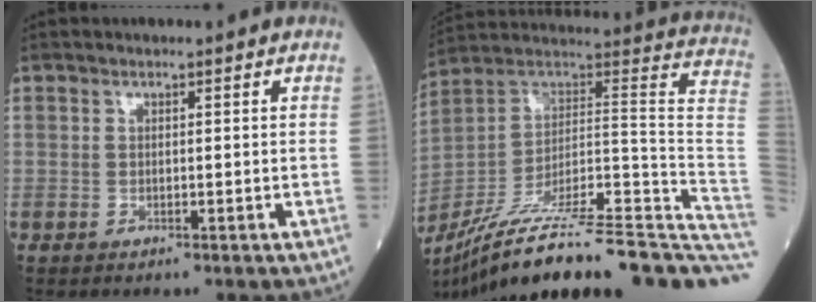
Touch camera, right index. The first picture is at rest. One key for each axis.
{"total": 35.3, "fx": -26.5, "fy": 1.1, "fz": 23.3, "tx": -0.219, "ty": -0.016, "tz": -0.384}